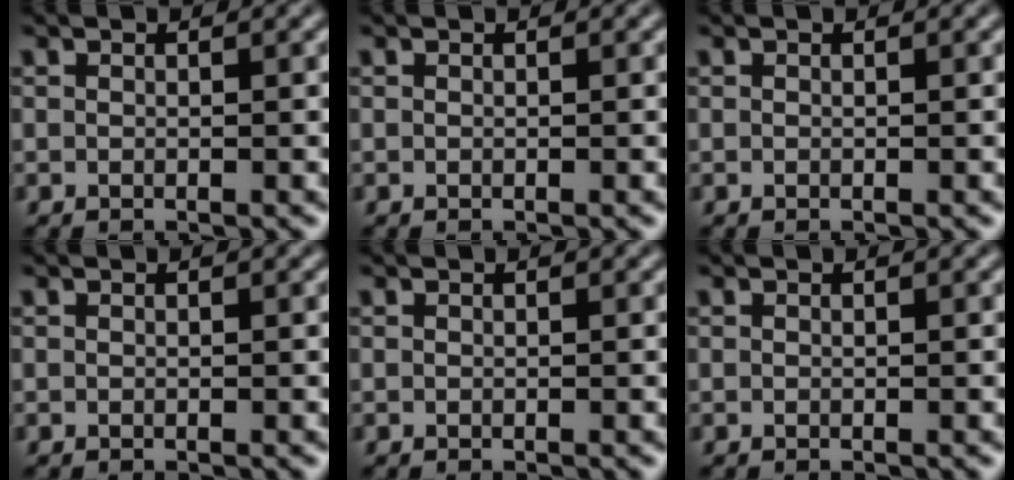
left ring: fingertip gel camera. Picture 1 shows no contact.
{"total": 0.0}
{"total": 0.0}
{"total": 0.0}
{"total": 0.0}
{"total": 0.0}